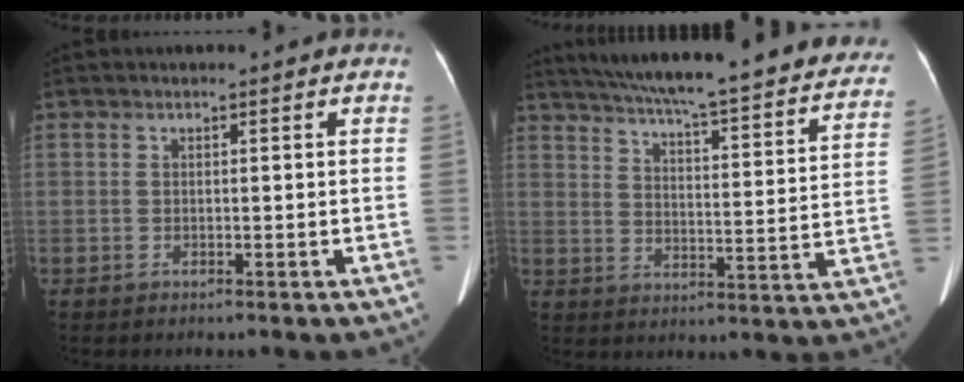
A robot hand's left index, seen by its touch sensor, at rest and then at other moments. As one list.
[{"total": 32.7, "force": [28.8, 4.3, 14.9], "torque": [-0.234, -0.066, 0.351]}]